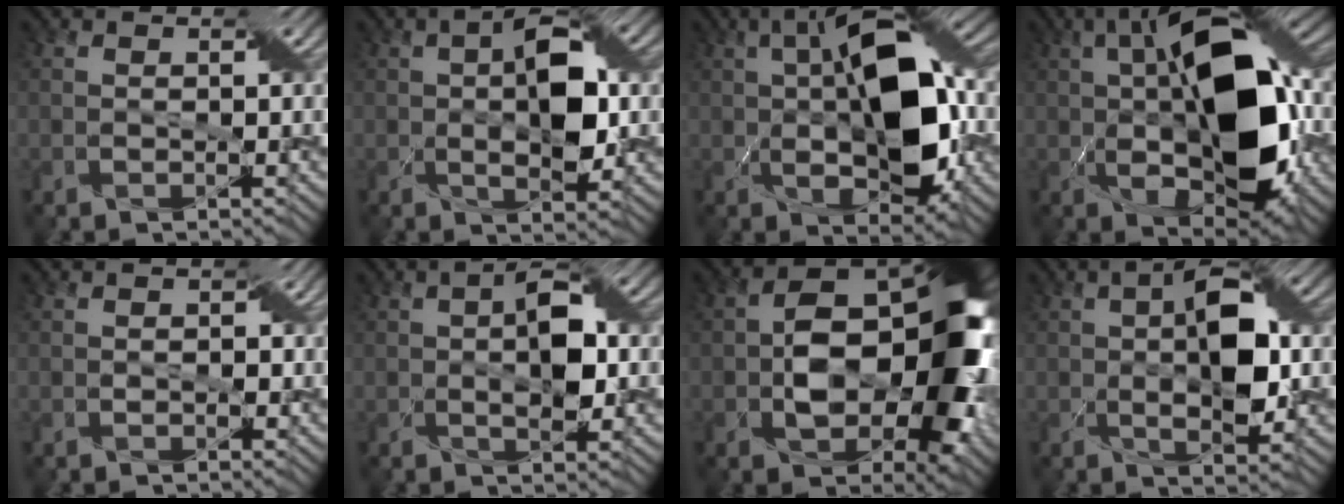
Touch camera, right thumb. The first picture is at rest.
{"total": 7.7, "force": [0.5, 3.7, 6.7], "torque": [-0.119, 0.004, 0.006]}
{"total": 13.8, "force": [0.1, 6.4, 12.2], "torque": [-0.192, 0.017, -0.005]}
{"total": 16.8, "force": [-0.4, 8.2, 14.7], "torque": [-0.237, 0.015, -0.021]}
{"total": 1.3, "force": [-0.1, 1.0, 0.8], "torque": [-0.015, -0.003, -0.004]}
{"total": 5.4, "force": [0.3, 2.5, 4.8], "torque": [-0.088, 0.001, 0.005]}
{"total": 14.9, "force": [-1.2, 9.0, 11.8], "torque": [-0.164, -0.005, -0.026]}
{"total": 8.7, "force": [0.5, 3.9, 7.8], "torque": [-0.133, 0.007, 0.006]}